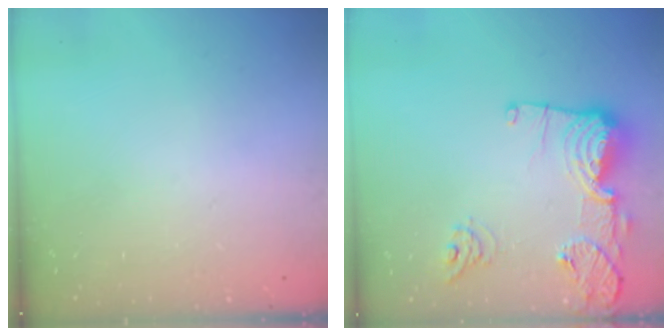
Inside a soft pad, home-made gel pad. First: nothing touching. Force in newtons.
{"total": 17.1, "press": 17.0, "slide": 1.7}